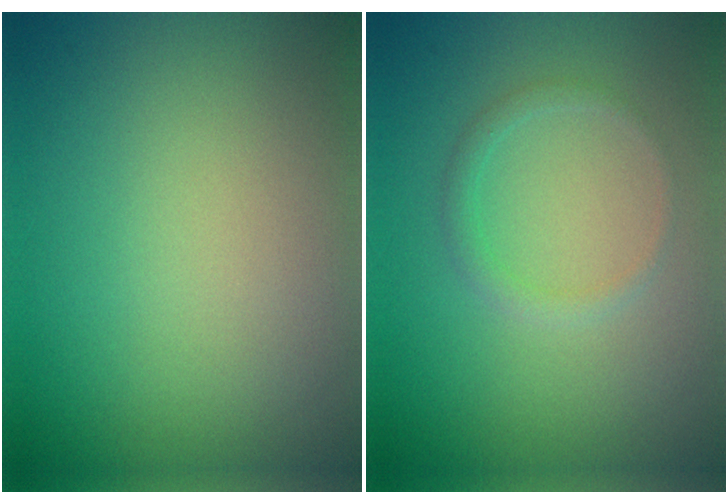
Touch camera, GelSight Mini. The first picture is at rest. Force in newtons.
{"total": 1.2, "press": 1.2, "slide": 0.0}